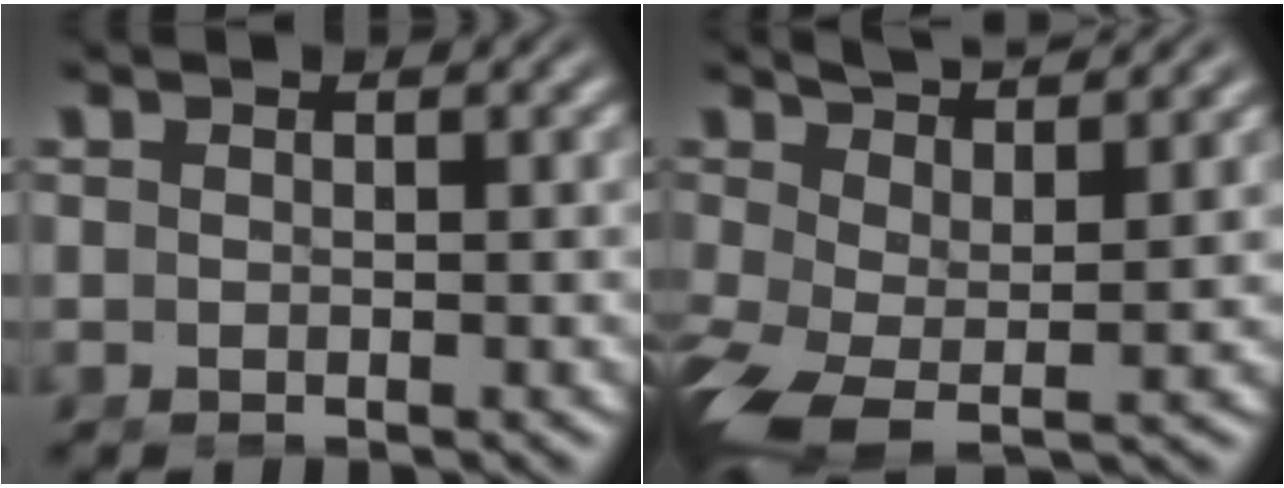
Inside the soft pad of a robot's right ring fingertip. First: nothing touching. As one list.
[{"total": 6.3, "force": [0.2, 4.0, 4.9], "torque": [-0.113, -0.021, 0.007]}]